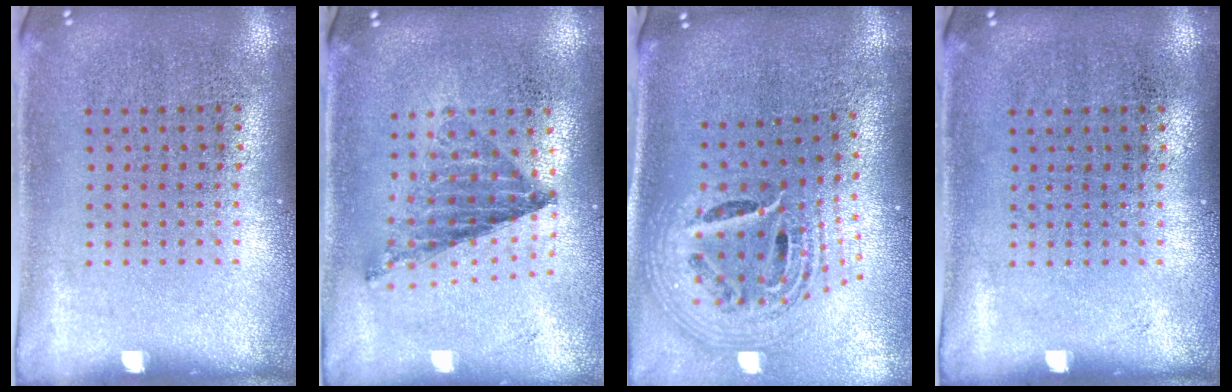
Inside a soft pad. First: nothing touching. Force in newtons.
{"total": 0.8, "press": 0.8, "slide": 0.1}
{"total": 2.6, "press": 1.9, "slide": 1.9}
{"total": 0.0}